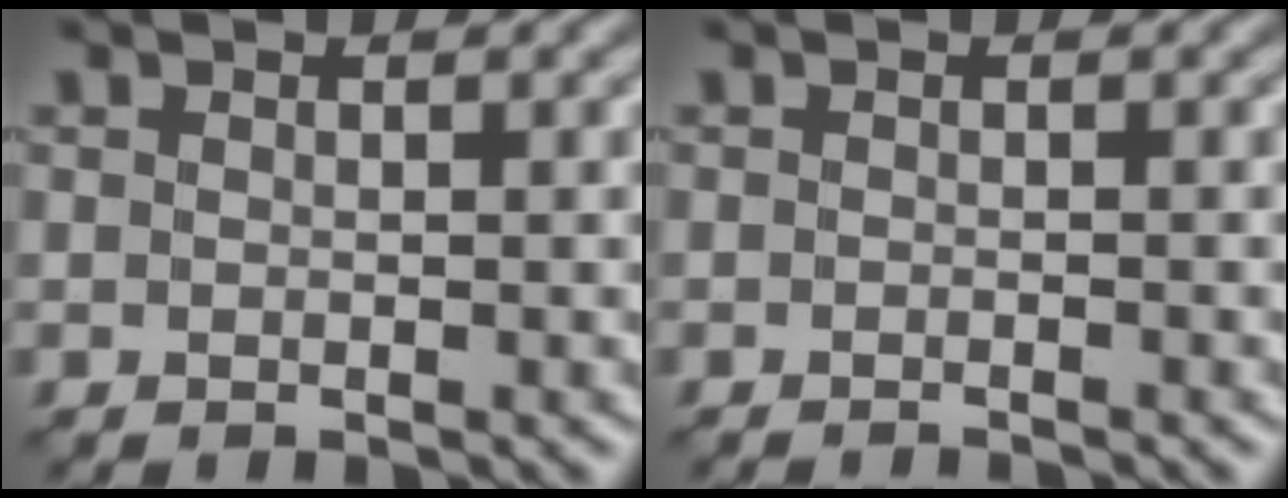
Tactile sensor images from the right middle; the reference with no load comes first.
{"total": 1.1, "force": [-1.0, -0.2, 0.1], "torque": [0.000, -0.004, -0.014]}